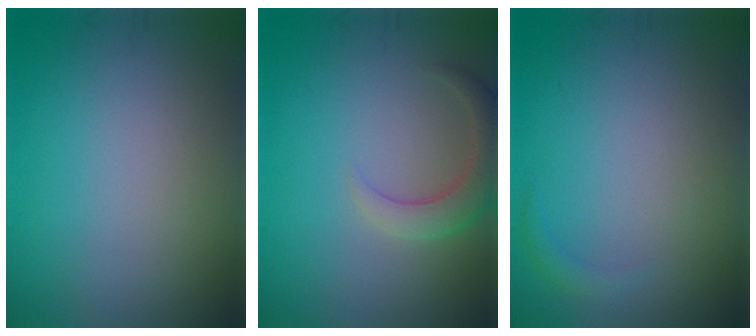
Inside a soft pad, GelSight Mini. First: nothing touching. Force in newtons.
{"total": 3.0, "press": 3.0, "slide": 0.3}
{"total": 0.8, "press": 0.8, "slide": 0.1}